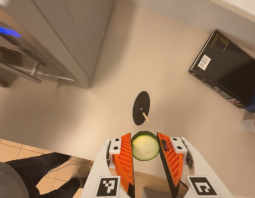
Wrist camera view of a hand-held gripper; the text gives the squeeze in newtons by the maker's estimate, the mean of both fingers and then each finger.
{"total": 8.7, "left": 8.6, "right": 8.8}